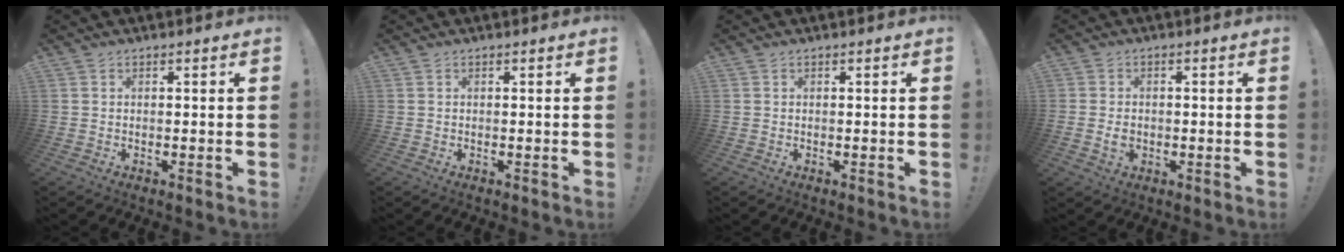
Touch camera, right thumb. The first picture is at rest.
{"total": 0.0}
{"total": 0.0}
{"total": 2.9, "force": [-0.7, 2.2, 1.8], "torque": [-0.024, 0.000, -0.013]}